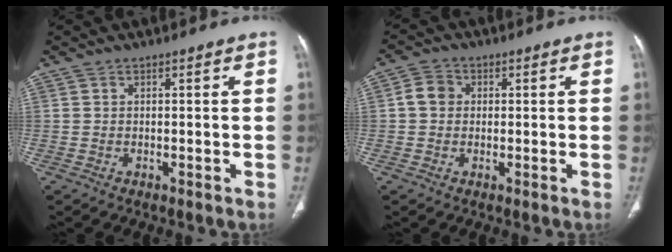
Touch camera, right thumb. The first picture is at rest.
{"total": 3.6, "force": [0.3, 3.2, 1.8], "torque": [-0.025, 0.010, -0.001]}